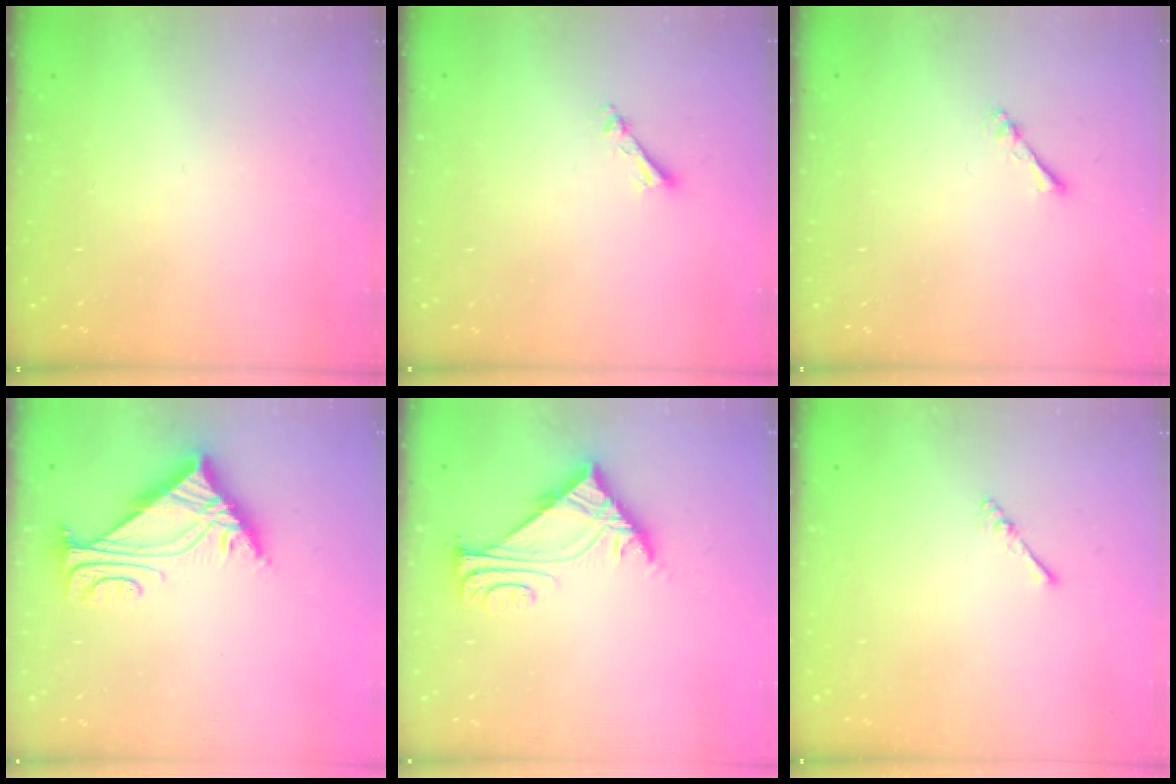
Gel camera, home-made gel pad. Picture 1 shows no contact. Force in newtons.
{"total": 3.4, "press": 3.3, "slide": 0.2}
{"total": 1.1, "press": 1.1, "slide": 0.2}
{"total": 7.5, "press": 7.5, "slide": 0.4}
{"total": 6.2, "press": 6.2, "slide": 0.2}
{"total": 2.2, "press": 2.2, "slide": 0.4}